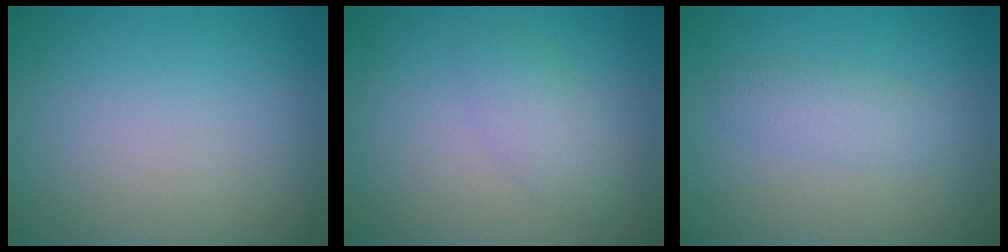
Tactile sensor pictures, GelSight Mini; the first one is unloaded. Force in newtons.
{"total": 2.4, "press": 2.4, "slide": 0.1}
{"total": 1.9, "press": 1.9, "slide": 0.0}